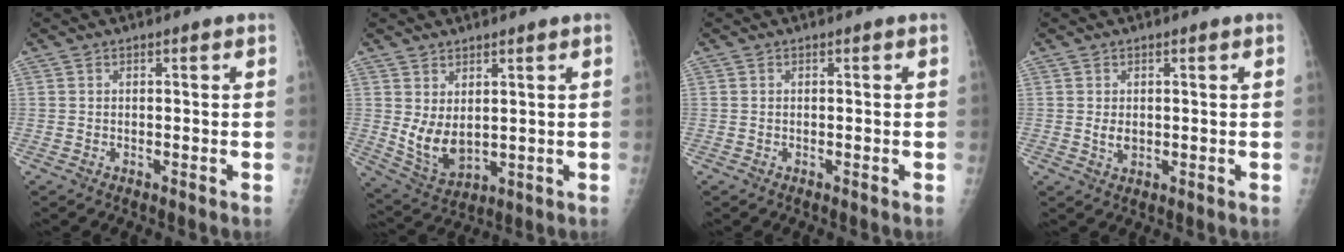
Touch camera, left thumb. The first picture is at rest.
{"total": 7.4, "force": [1.8, 4.1, 5.8], "torque": [-0.098, -0.024, 0.053]}
{"total": 0.0}
{"total": 2.1, "force": [0.4, 1.4, 1.5], "torque": [-0.020, -0.005, 0.011]}